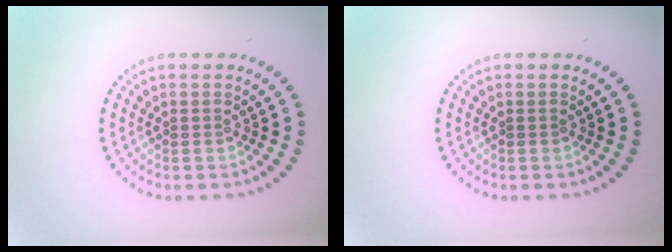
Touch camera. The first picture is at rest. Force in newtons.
{"total": 0.0}